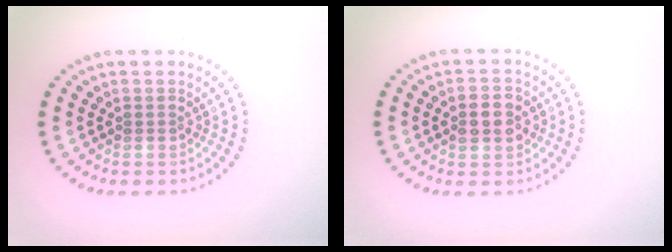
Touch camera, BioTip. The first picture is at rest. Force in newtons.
{"total": 2.9, "press": 2.9, "slide": 0.2}